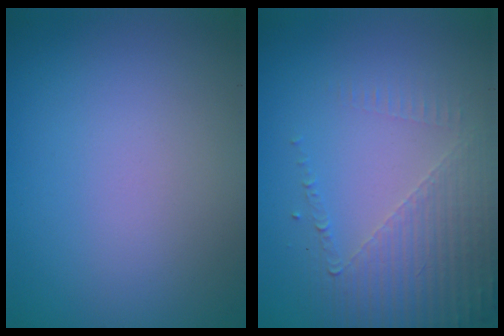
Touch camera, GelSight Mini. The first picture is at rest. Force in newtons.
{"total": 5.3, "press": 3.1, "slide": 4.3}